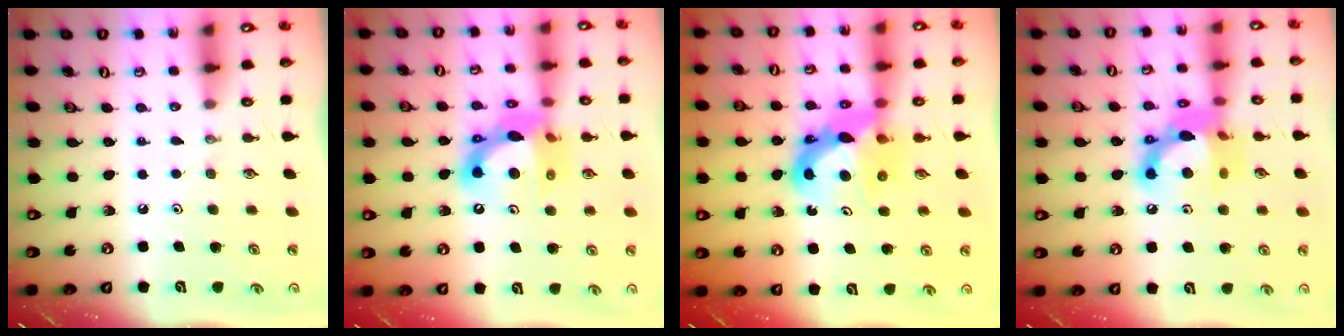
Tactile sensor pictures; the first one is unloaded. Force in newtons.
{"total": 13.8, "press": 13.7, "slide": 1.6}
{"total": 10.7, "press": 10.7, "slide": 0.4}
{"total": 15.1, "press": 15.1, "slide": 1.2}